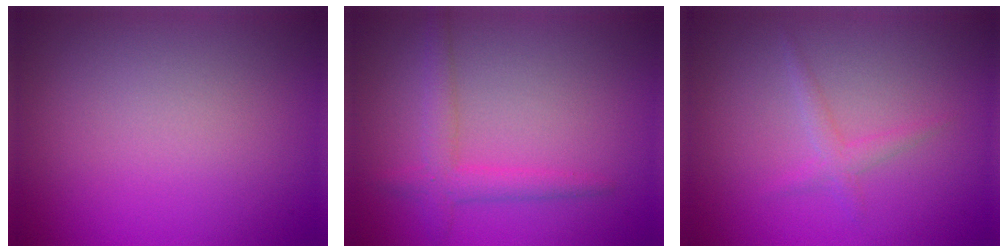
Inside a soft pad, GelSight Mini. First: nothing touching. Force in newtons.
{"total": 2.7, "press": 2.7, "slide": 0.0}
{"total": 1.4, "press": 1.4, "slide": 0.0}